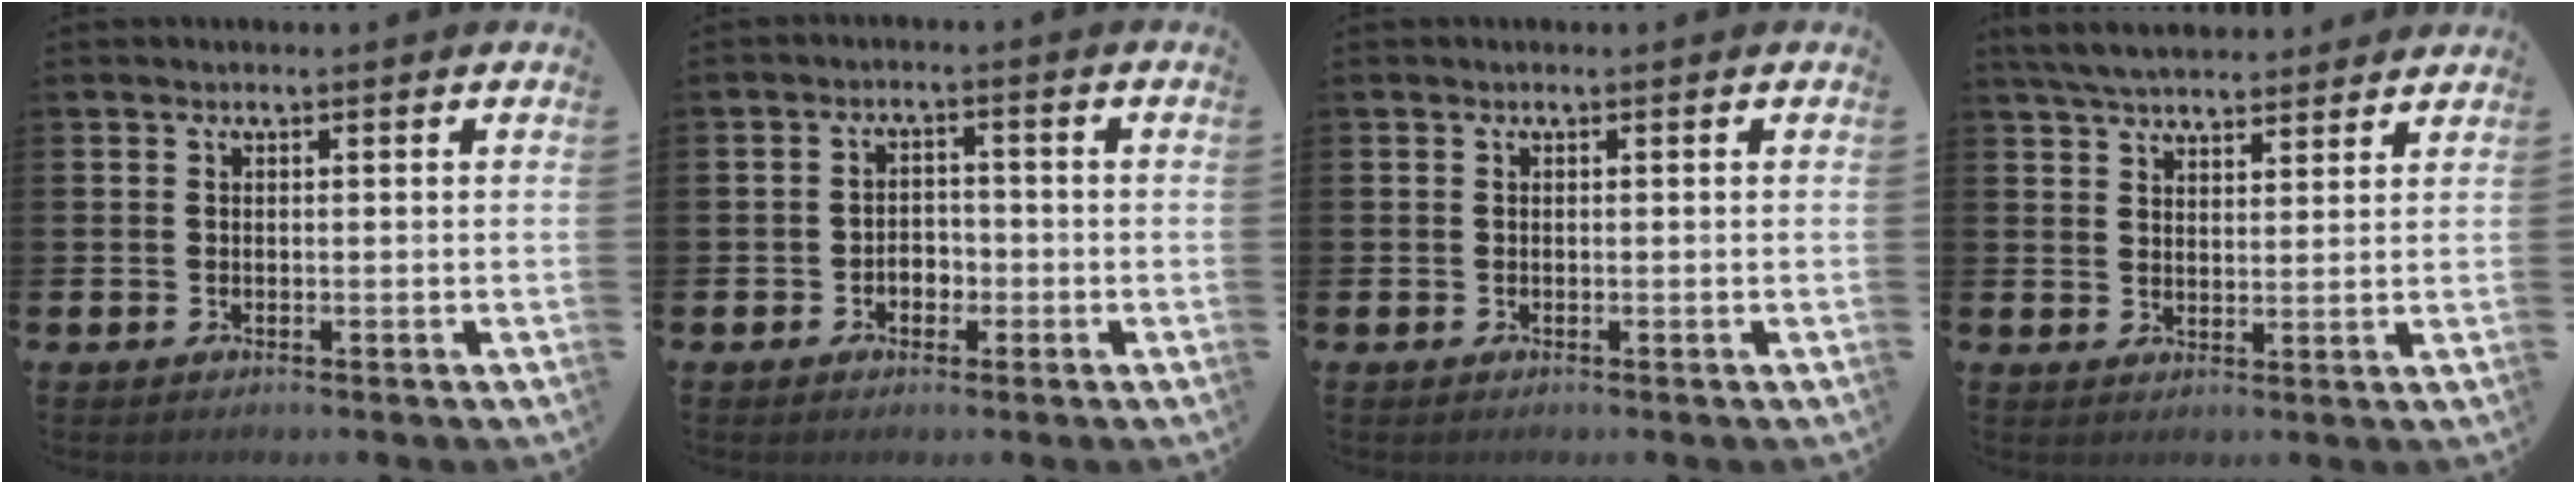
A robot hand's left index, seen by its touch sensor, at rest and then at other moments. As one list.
[{"total": 2.4, "force": [-1.2, 1.8, 1.0], "torque": [-0.013, 0.003, -0.029]}, {"total": 0.0}, {"total": 5.7, "force": [5.5, 1.0, 1.2], "torque": [-0.044, -0.018, 0.101]}]